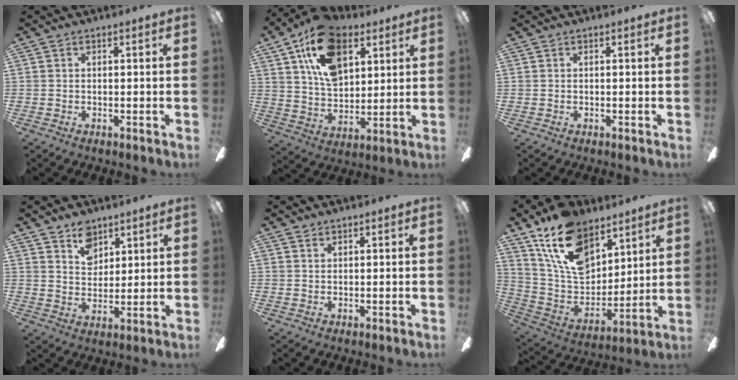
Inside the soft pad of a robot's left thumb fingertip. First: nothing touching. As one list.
[{"total": 17.4, "force": [9.3, 10.3, 10.5], "torque": [-0.181, -0.018, 0.170]}, {"total": 0.0}, {"total": 7.4, "force": [5.3, 4.7, 2.1], "torque": [-0.021, -0.022, 0.095]}, {"total": 1.0, "force": [0.9, 0.4, 0.2], "torque": [-0.005, 0.002, 0.017]}, {"total": 19.1, "force": [11.9, 10.9, 10.2], "torque": [-0.198, -0.043, 0.224]}]